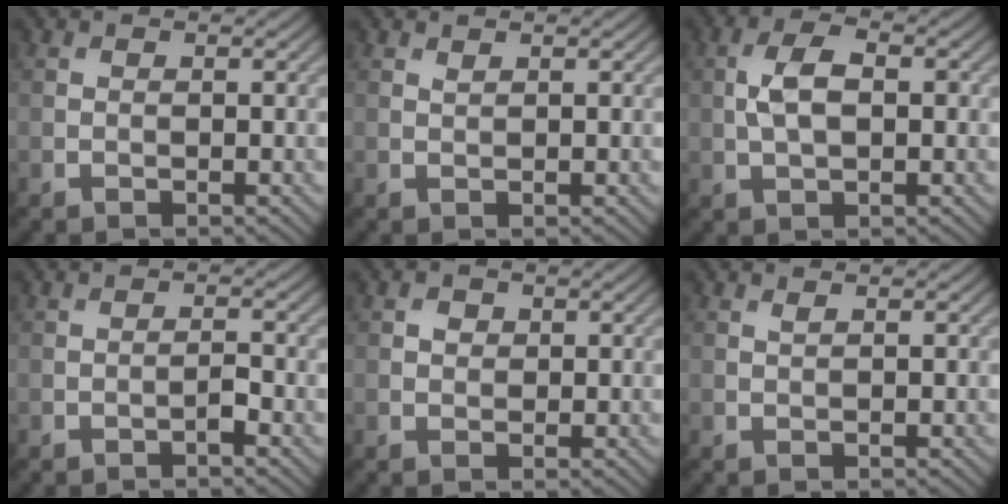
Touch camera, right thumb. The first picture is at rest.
{"total": 0.6, "force": [0.5, 0.0, 0.2], "torque": [-0.005, 0.000, 0.012]}
{"total": 4.9, "force": [0.3, 2.5, 4.3], "torque": [-0.089, 0.007, 0.004]}
{"total": 1.2, "force": [-0.8, 0.2, 0.9], "torque": [-0.014, 0.003, -0.015]}
{"total": 1.2, "force": [0.4, 1.0, 0.5], "torque": [-0.007, -0.002, 0.004]}
{"total": 0.5, "force": [0.4, -0.1, 0.3], "torque": [-0.005, 0.001, 0.009]}